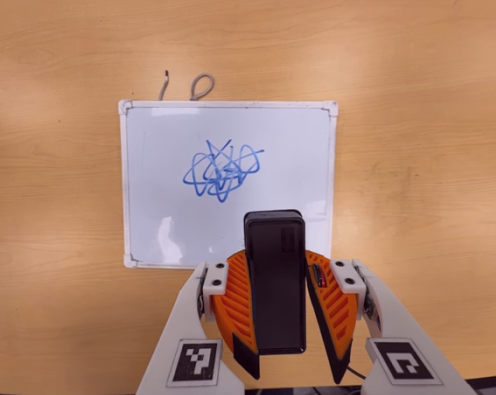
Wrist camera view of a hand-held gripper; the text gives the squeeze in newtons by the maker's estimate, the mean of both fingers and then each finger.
{"total": 6.6, "left": 6.7, "right": 6.5}